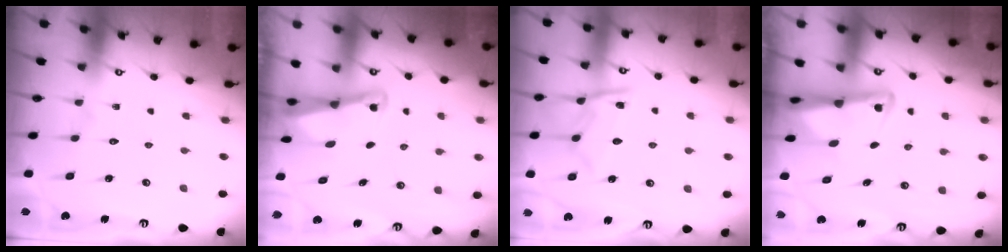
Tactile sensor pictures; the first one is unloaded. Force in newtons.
{"total": 2.7, "press": 2.6, "slide": 0.7}
{"total": 11.3, "press": 11.2, "slide": 1.1}
{"total": 3.7, "press": 3.6, "slide": 0.9}